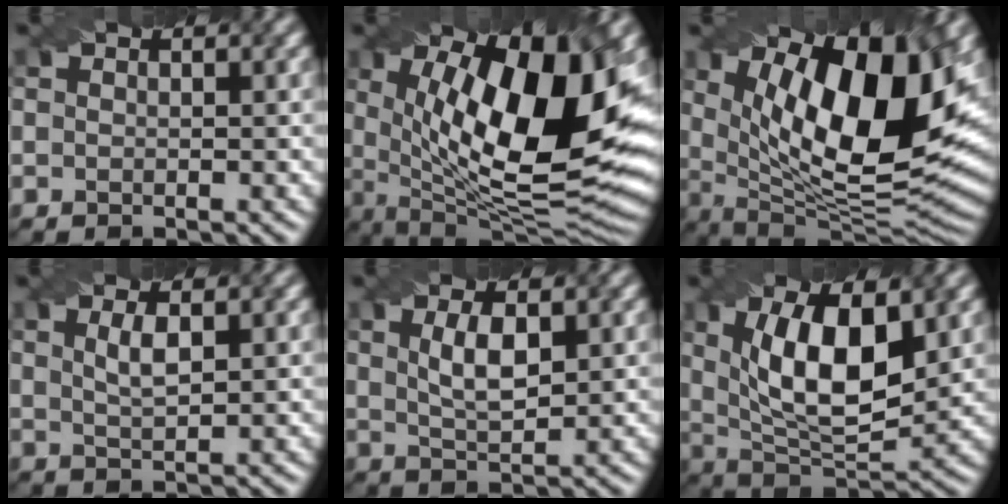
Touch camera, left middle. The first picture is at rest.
{"total": 16.1, "force": [2.9, 6.3, 14.5], "torque": [-0.210, -0.010, 0.043]}
{"total": 15.5, "force": [4.3, 6.2, 13.5], "torque": [-0.202, -0.009, 0.071]}
{"total": 1.9, "force": [0.5, 0.5, 1.7], "torque": [-0.033, 0.000, 0.013]}
{"total": 3.3, "force": [0.8, 1.2, 3.0], "torque": [-0.064, 0.001, 0.018]}
{"total": 10.0, "force": [2.1, 4.2, 8.8], "torque": [-0.150, -0.003, 0.034]}